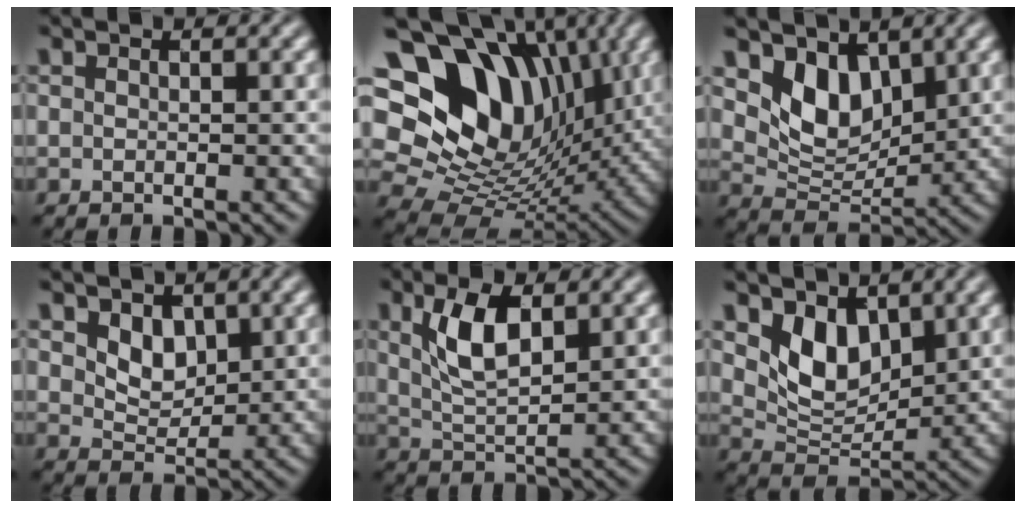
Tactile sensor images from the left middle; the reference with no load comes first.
{"total": 16.4, "force": [6.0, 11.6, 10.0], "torque": [-0.197, 0.033, 0.105]}
{"total": 4.5, "force": [2.4, 2.9, 2.5], "torque": [-0.064, -0.020, 0.044]}
{"total": 2.4, "force": [1.1, 1.7, 1.3], "torque": [-0.037, -0.011, 0.023]}
{"total": 4.7, "force": [1.5, 2.1, 3.9], "torque": [-0.092, 0.001, 0.032]}
{"total": 4.2, "force": [2.0, 2.7, 2.5], "torque": [-0.064, -0.019, 0.039]}